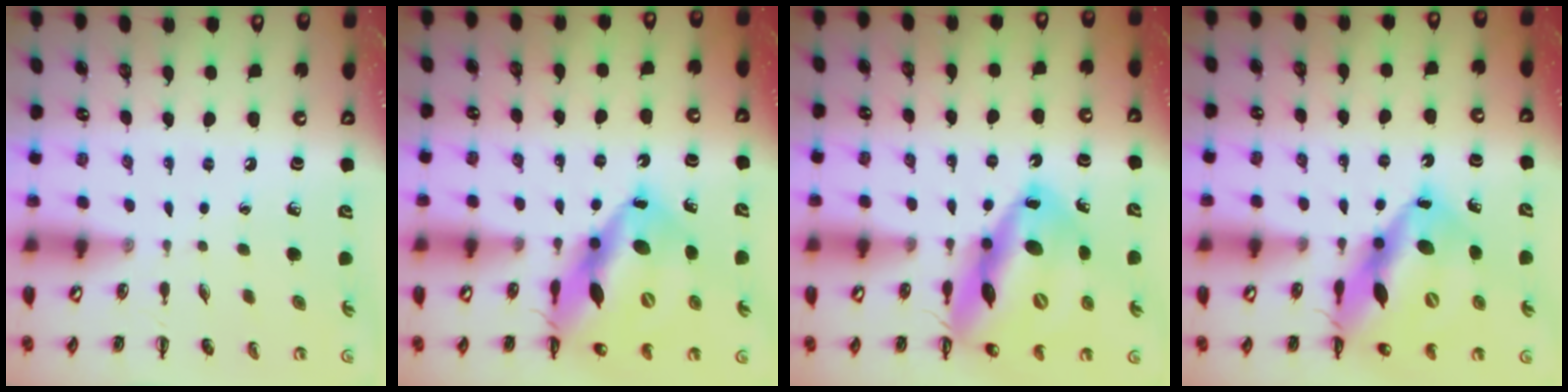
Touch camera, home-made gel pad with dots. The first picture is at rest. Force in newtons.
{"total": 19.4, "press": 18.7, "slide": 5.1}
{"total": 22.3, "press": 21.7, "slide": 5.0}
{"total": 19.4, "press": 18.7, "slide": 5.1}